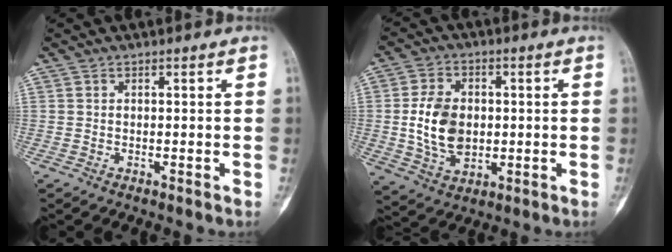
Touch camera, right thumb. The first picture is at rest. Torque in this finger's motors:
{"motor_torque": [1.09, 1.33, 0.69, -0.80, 0.02]}